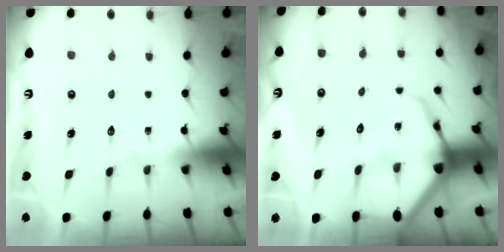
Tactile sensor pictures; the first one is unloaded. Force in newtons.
{"total": 6.7, "press": 6.7, "slide": 0.8}